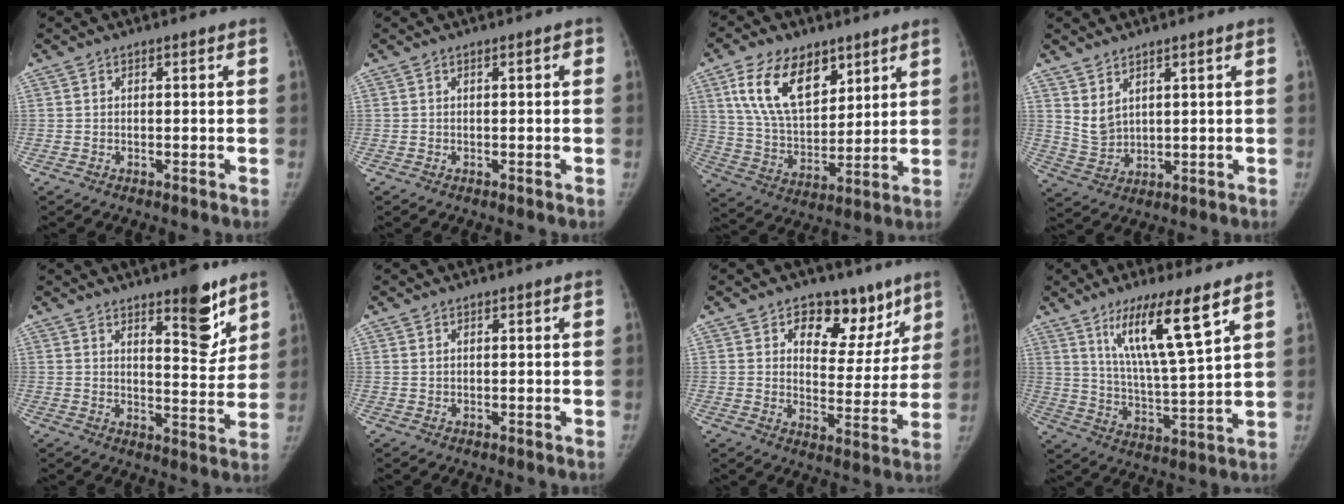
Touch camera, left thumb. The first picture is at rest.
{"total": 0.9, "force": [0.2, 0.3, 0.9], "torque": [-0.011, 0.002, 0.001]}
{"total": 16.4, "force": [8.5, 9.2, 10.6], "torque": [-0.154, -0.036, 0.167]}
{"total": 4.9, "force": [3.0, 2.6, 2.7], "torque": [-0.043, -0.024, 0.073]}
{"total": 10.2, "force": [6.6, 3.5, 7.0], "torque": [-0.067, -0.047, 0.096]}
{"total": 0.7, "force": [0.4, 0.5, 0.3], "torque": [-0.002, -0.002, 0.007]}
{"total": 13.1, "force": [8.1, 8.3, 6.1], "torque": [-0.018, -0.037, 0.116]}
{"total": 14.2, "force": [8.2, 1.5, 11.5], "torque": [-0.203, -0.049, 0.155]}